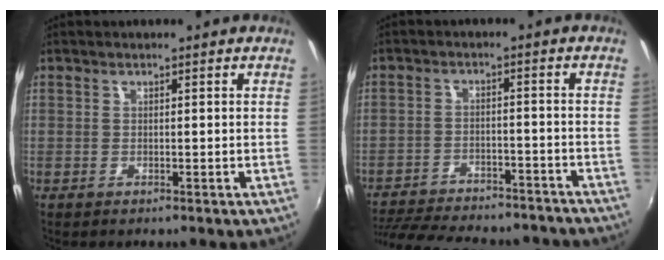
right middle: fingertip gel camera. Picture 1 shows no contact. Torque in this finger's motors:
{"motor_torque": [0.98, -1.16, 0.65, 0.20]}